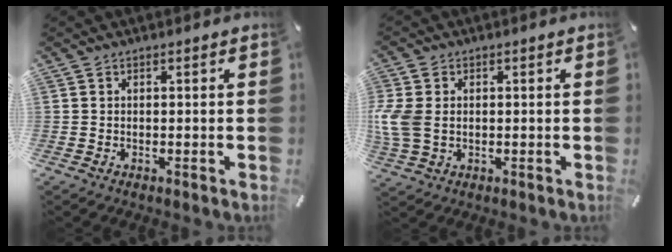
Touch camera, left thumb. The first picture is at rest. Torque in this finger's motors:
{"motor_torque": [0.74, 1.26, 1.12, -0.12, 0.20]}